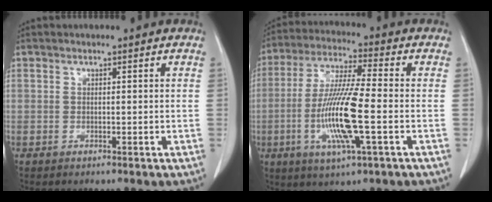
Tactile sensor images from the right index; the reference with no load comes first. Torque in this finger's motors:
{"motor_torque": [1.33, -0.81, 0.83, 0.14]}